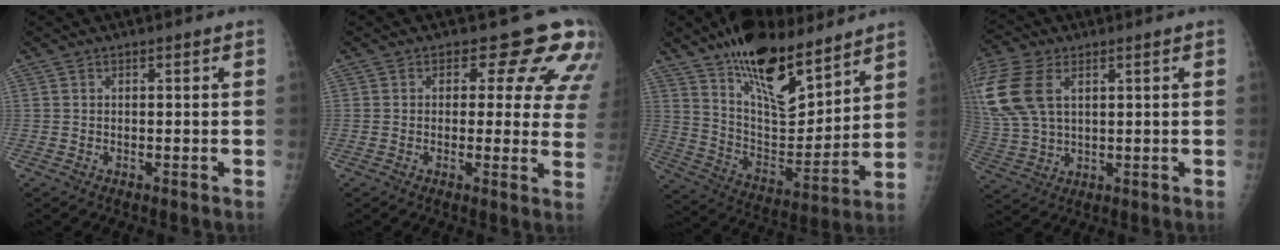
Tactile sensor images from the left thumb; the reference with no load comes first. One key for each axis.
{"total": 10.6, "fx": 7.5, "fy": 5.6, "fz": 5.0, "tx": -0.004, "ty": -0.033, "tz": 0.058}
{"total": 21.2, "fx": 15.1, "fy": 8.4, "fz": 12.3, "tx": -0.157, "ty": -0.086, "tz": 0.261}
{"total": 14.9, "fx": 5.1, "fy": 9.0, "fz": 10.7, "tx": -0.260, "ty": 0.001, "tz": 0.105}